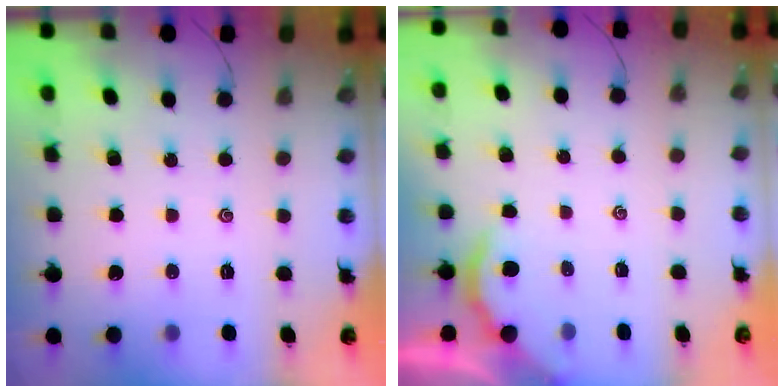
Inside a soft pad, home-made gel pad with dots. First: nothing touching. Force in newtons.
{"total": 1.8, "press": 1.7, "slide": 0.3}